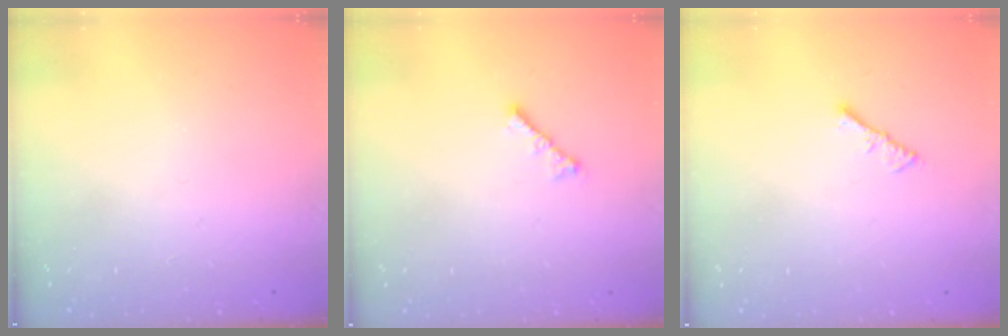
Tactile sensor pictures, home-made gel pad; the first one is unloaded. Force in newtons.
{"total": 2.4, "press": 2.3, "slide": 0.6}
{"total": 1.3, "press": 1.2, "slide": 0.4}